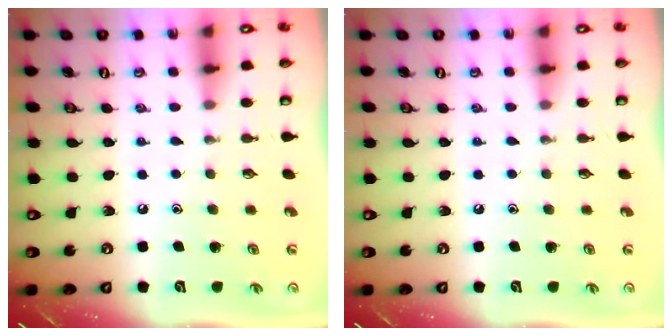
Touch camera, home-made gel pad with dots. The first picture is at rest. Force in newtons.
{"total": 0.0}